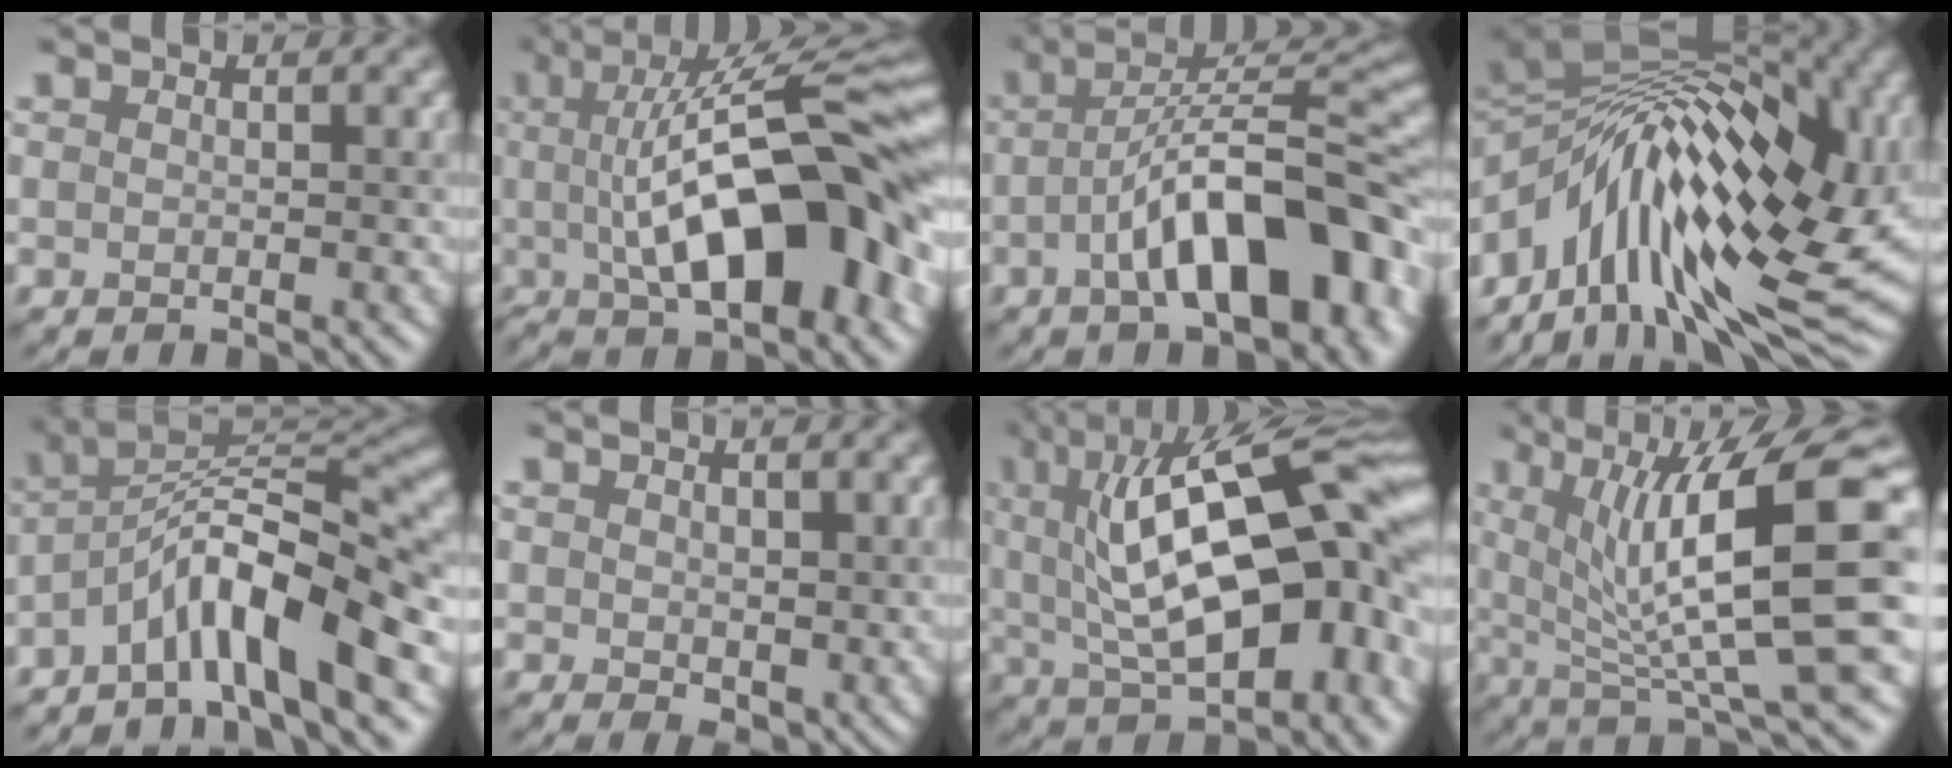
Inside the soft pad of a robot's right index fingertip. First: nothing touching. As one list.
[{"total": 14.4, "force": [0.3, 4.4, 13.7], "torque": [-0.180, 0.022, -0.005]}, {"total": 11.8, "force": [-3.6, 4.8, 10.2], "torque": [-0.147, 0.012, -0.058]}, {"total": 17.9, "force": [-1.4, 9.0, 15.4], "torque": [-0.255, 0.008, -0.035]}, {"total": 8.3, "force": [-3.9, 1.9, 7.1], "torque": [-0.108, 0.015, -0.080]}, {"total": 3.0, "force": [1.0, 2.0, 2.0], "torque": [-0.036, -0.010, 0.025]}, {"total": 17.9, "force": [3.1, 7.7, 15.9], "torque": [-0.229, 0.019, 0.044]}, {"total": 12.4, "force": [2.3, 3.2, 11.8], "torque": [-0.186, 0.000, 0.043]}]